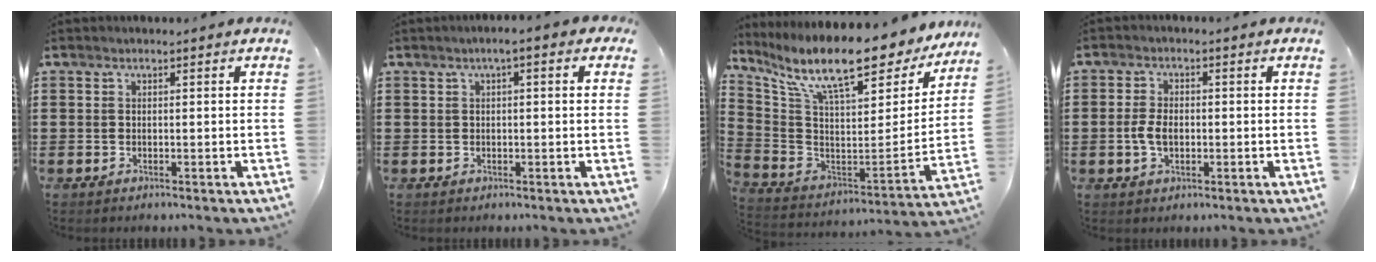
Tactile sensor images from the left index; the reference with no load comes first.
{"total": 1.7, "force": [0.0, 0.2, 1.7], "torque": [-0.032, -0.001, -0.001]}
{"total": 14.8, "force": [11.0, 2.9, 9.5], "torque": [-0.204, -0.074, 0.183]}
{"total": 3.7, "force": [-0.7, 2.1, 3.0], "torque": [-0.079, -0.004, -0.018]}